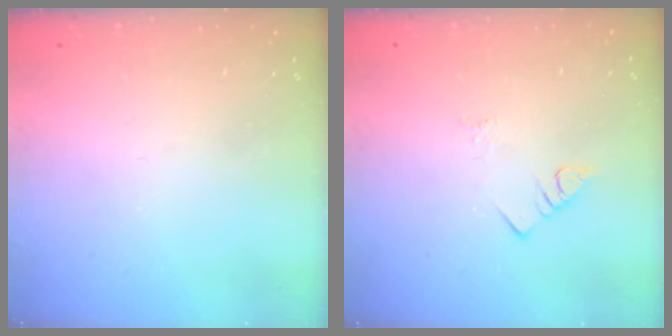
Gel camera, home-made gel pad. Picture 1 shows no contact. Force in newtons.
{"total": 2.8, "press": 2.8, "slide": 0.4}